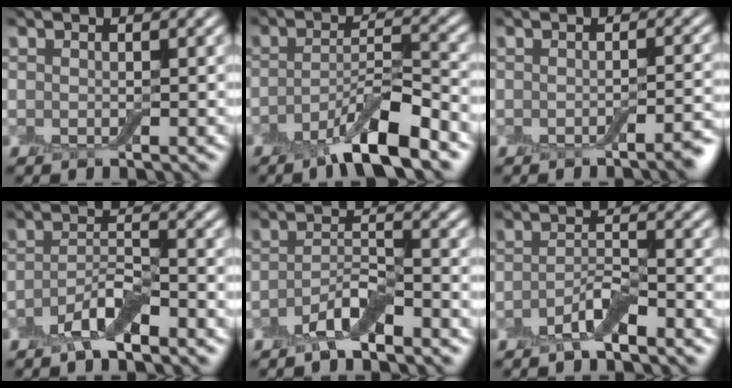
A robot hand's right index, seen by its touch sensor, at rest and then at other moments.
{"total": 6.6, "force": [-4.3, 1.5, 4.8], "torque": [-0.078, 0.000, -0.078]}
{"total": 2.2, "force": [-1.2, 0.4, 1.7], "torque": [-0.017, 0.003, -0.024]}
{"total": 3.7, "force": [-2.5, 1.0, 2.5], "torque": [-0.050, 0.003, -0.053]}
{"total": 3.4, "force": [-2.4, 0.9, 2.2], "torque": [-0.045, 0.004, -0.051]}
{"total": 2.8, "force": [-1.9, 0.7, 1.9], "torque": [-0.038, 0.007, -0.041]}